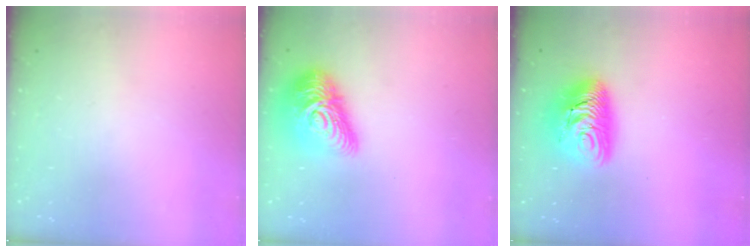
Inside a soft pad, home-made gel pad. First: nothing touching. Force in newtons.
{"total": 19.8, "press": 19.7, "slide": 1.1}
{"total": 12.0, "press": 11.9, "slide": 1.2}